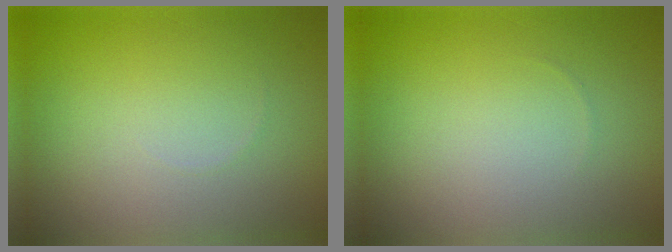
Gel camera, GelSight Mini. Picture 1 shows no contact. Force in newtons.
{"total": 0.0}